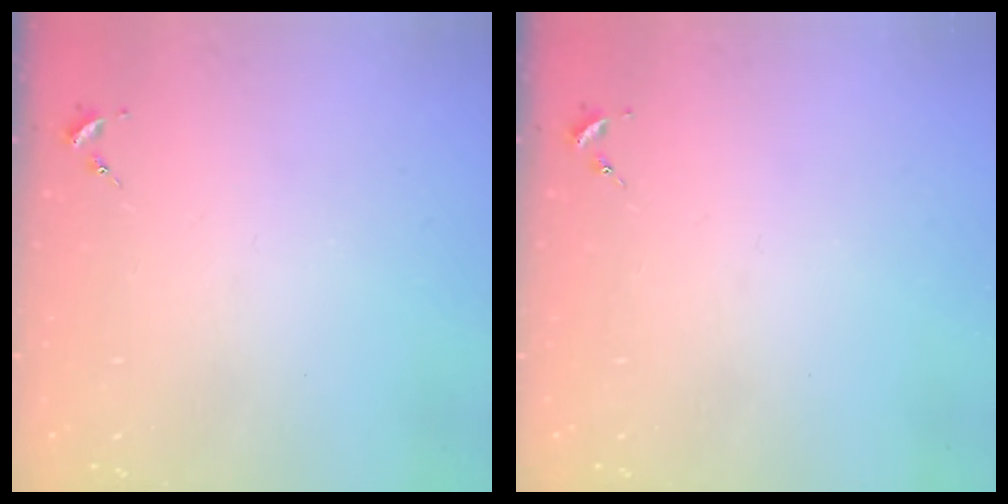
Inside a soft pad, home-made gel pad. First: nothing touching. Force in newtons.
{"total": 0.0}